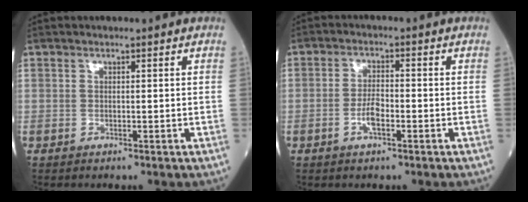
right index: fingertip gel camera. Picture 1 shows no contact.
{"total": 3.3, "force": [-1.3, 0.9, 2.9], "torque": [-0.058, 0.003, -0.025]}